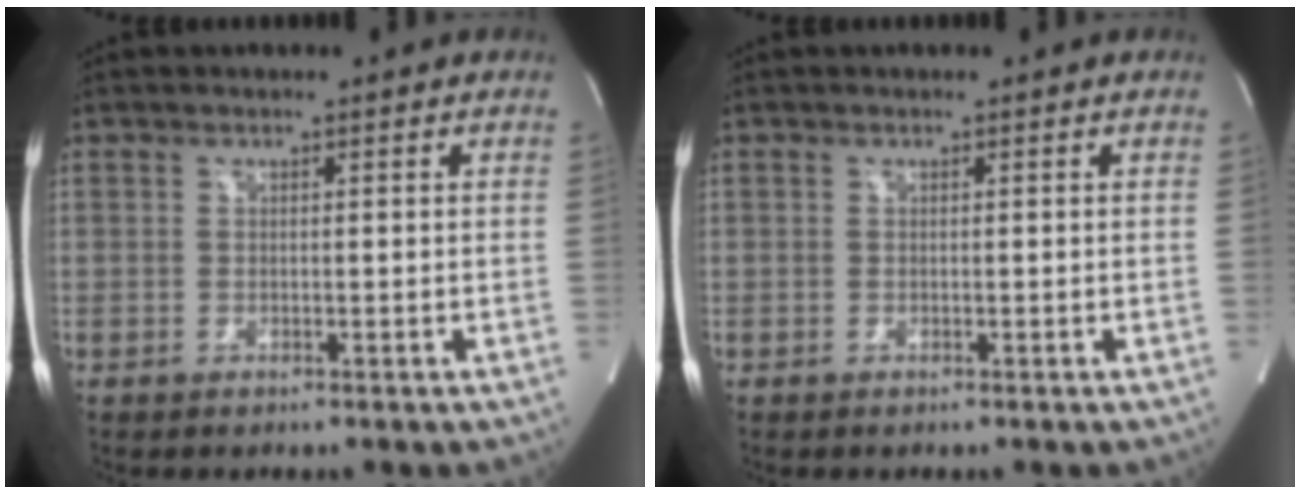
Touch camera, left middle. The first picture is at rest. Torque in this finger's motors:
{"motor_torque": [0.01, -0.01, -0.07, -0.01]}